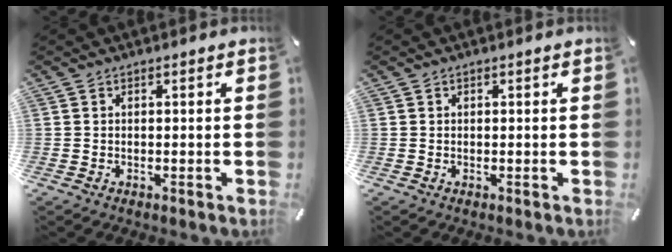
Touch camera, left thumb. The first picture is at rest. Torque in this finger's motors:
{"motor_torque": [-0.07, 0.25, 0.07, -0.16, 0.03]}